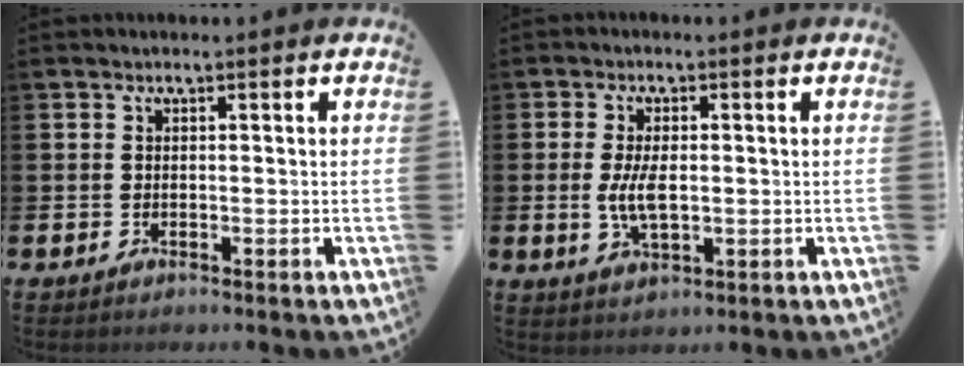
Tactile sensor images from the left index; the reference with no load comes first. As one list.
[{"total": 4.6, "force": [0.1, 2.1, 4.1], "torque": [-0.086, 0.003, -0.002]}]